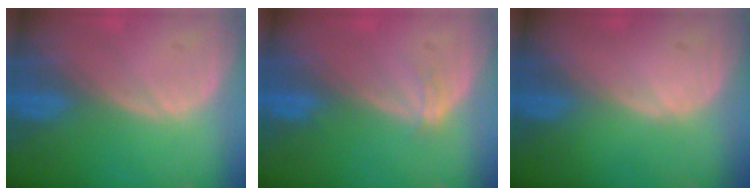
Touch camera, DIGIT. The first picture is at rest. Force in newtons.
{"total": 1.5, "press": 1.1, "slide": 1.0}
{"total": 0.0}